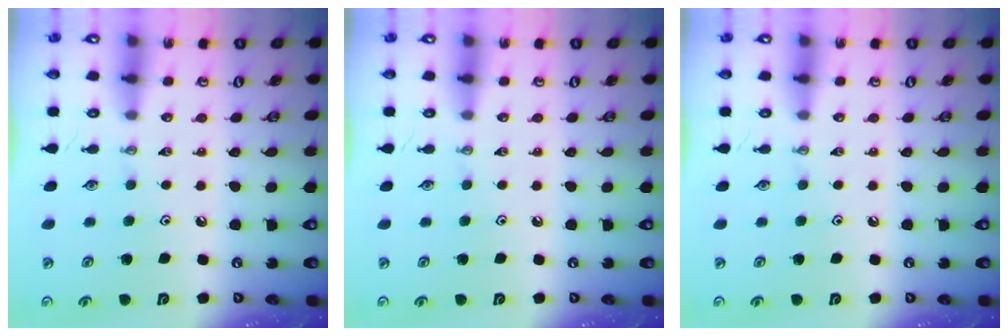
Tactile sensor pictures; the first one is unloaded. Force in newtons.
{"total": 0.0}
{"total": 0.0}